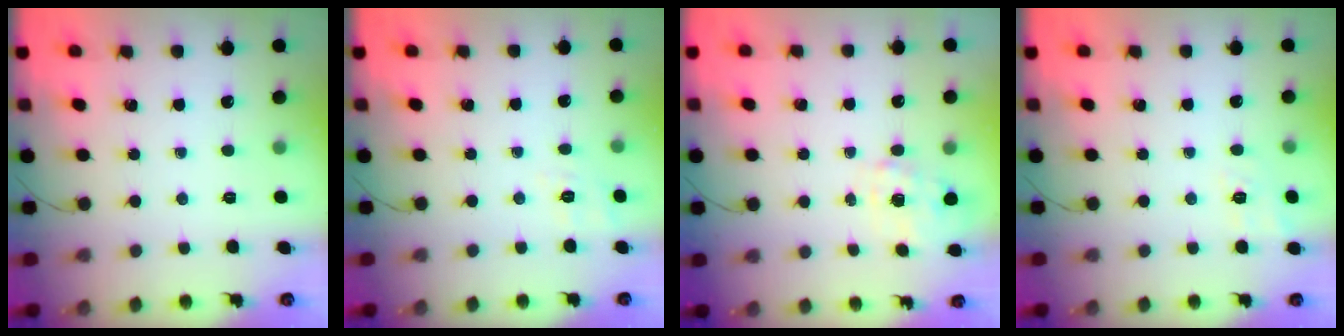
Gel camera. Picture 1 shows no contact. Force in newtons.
{"total": 3.8, "press": 3.3, "slide": 2.0}
{"total": 1.2, "press": 1.1, "slide": 0.5}
{"total": 8.2, "press": 7.9, "slide": 2.1}